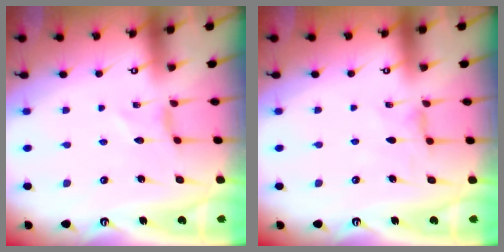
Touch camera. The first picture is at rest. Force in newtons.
{"total": 0.9, "press": 0.8, "slide": 0.3}